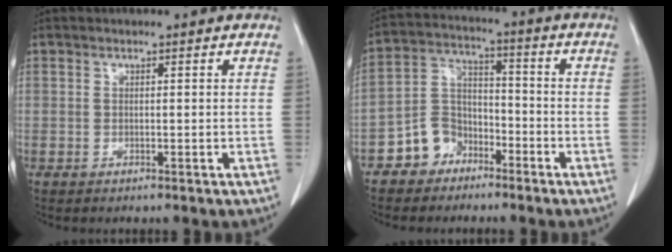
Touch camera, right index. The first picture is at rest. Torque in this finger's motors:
{"motor_torque": [0.04, -0.16, 0.08, -0.01]}